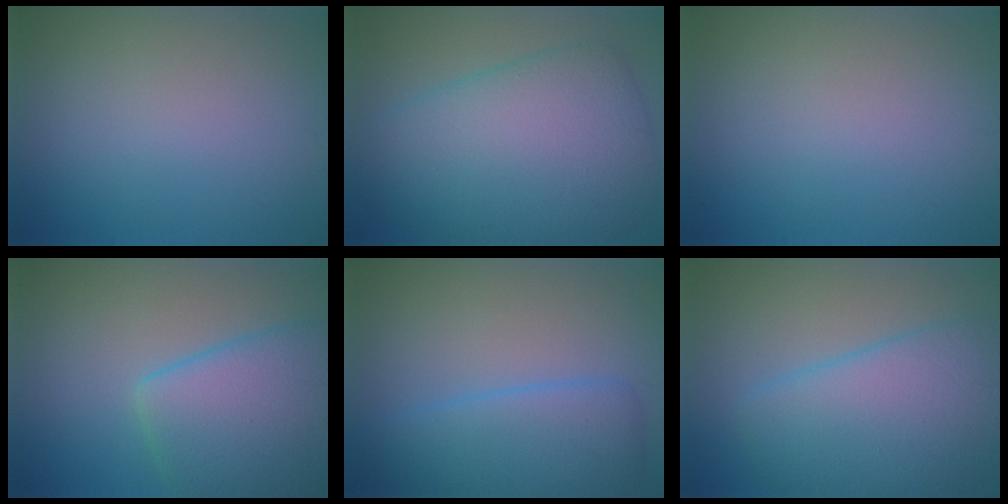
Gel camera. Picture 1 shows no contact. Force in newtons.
{"total": 9.9, "press": 9.9, "slide": 0.2}
{"total": 0.0}
{"total": 8.2, "press": 8.2, "slide": 0.4}
{"total": 5.0, "press": 5.0, "slide": 0.3}
{"total": 7.9, "press": 7.9, "slide": 0.3}